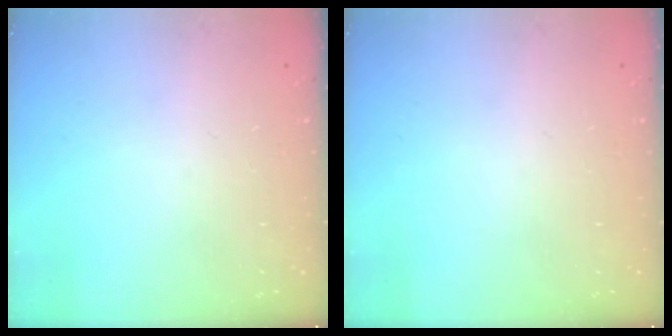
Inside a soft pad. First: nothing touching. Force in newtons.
{"total": 0.0}